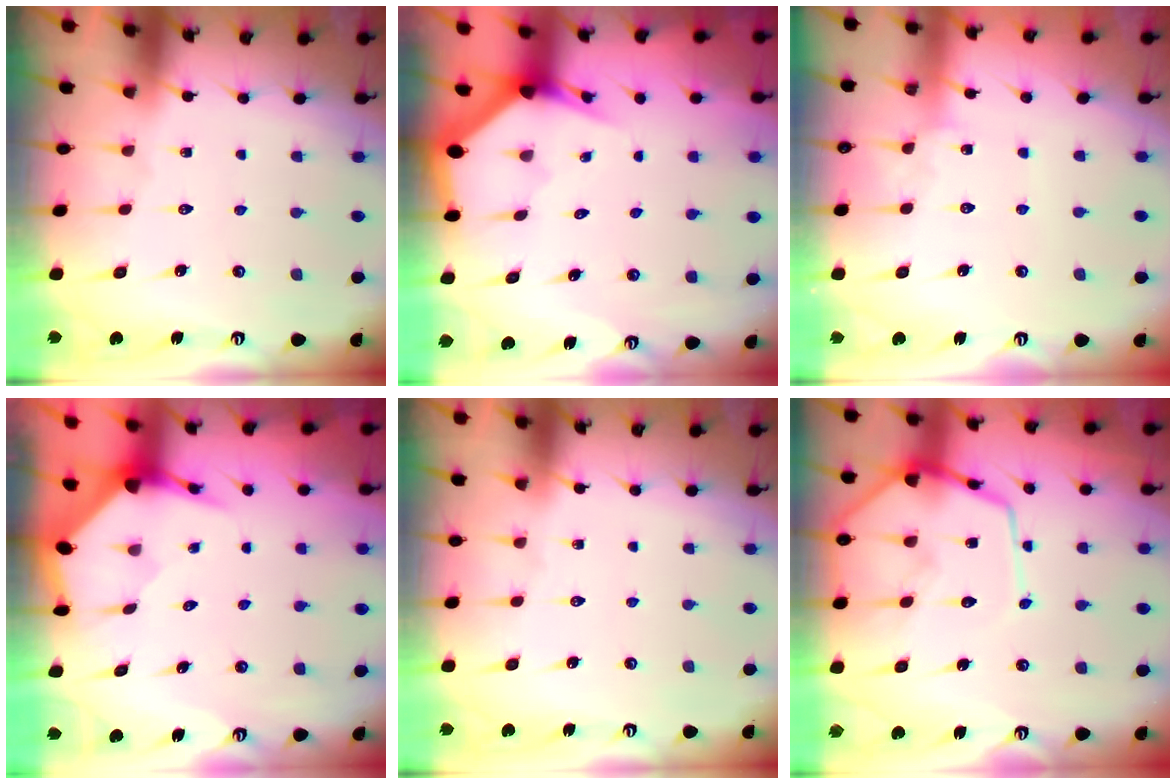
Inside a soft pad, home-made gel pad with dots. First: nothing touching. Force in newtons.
{"total": 2.9, "press": 2.9, "slide": 0.1}
{"total": 2.0, "press": 2.0, "slide": 0.2}
{"total": 3.6, "press": 3.6, "slide": 0.4}
{"total": 0.0}
{"total": 13.2, "press": 13.1, "slide": 1.2}